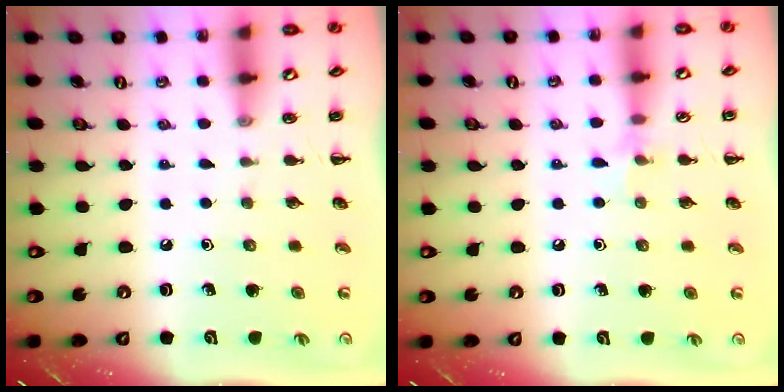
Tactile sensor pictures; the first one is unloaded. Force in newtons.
{"total": 5.1, "press": 4.8, "slide": 1.7}